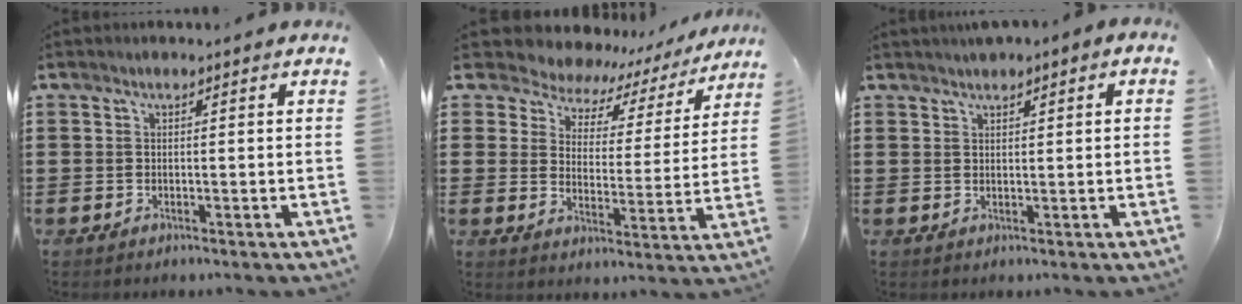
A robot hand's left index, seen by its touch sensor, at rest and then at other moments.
{"total": 5.7, "force": [5.2, 2.2, 0.7], "torque": [-0.041, -0.037, 0.086]}
{"total": 1.2, "force": [1.0, 0.4, 0.6], "torque": [-0.013, 0.004, 0.019]}